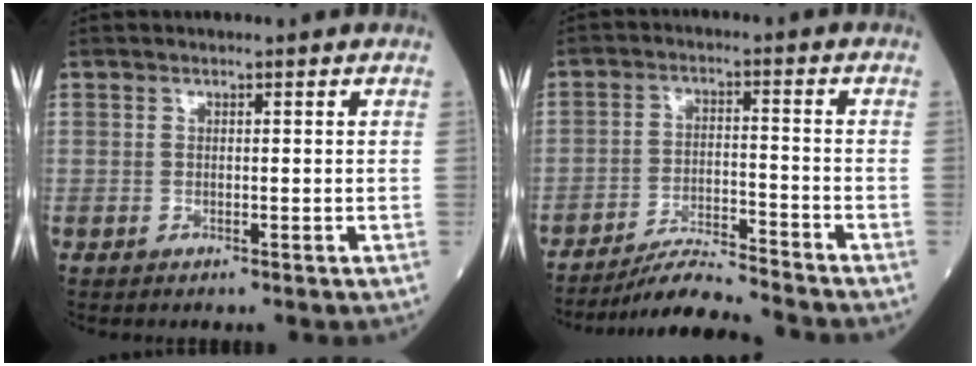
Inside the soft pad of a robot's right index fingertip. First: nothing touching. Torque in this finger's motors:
{"motor_torque": [-0.16, -0.55, 0.20, 0.04]}